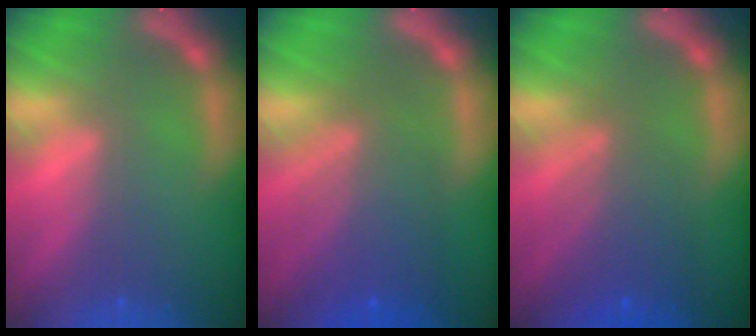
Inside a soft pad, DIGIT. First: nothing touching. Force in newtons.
{"total": 7.0}
{"total": 5.1}